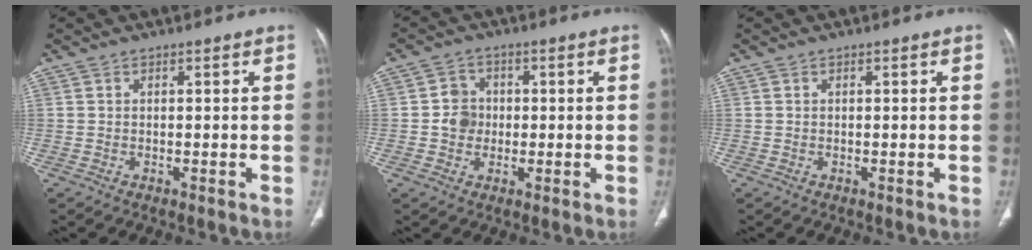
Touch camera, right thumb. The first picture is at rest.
{"total": 4.5, "force": [-0.2, 4.1, 1.9], "torque": [-0.012, 0.007, -0.009]}
{"total": 0.0}